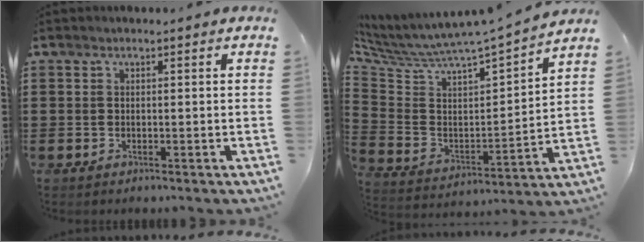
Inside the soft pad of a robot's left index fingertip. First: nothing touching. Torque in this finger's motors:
{"motor_torque": [1.26, 0.88, 0.10, 0.06]}